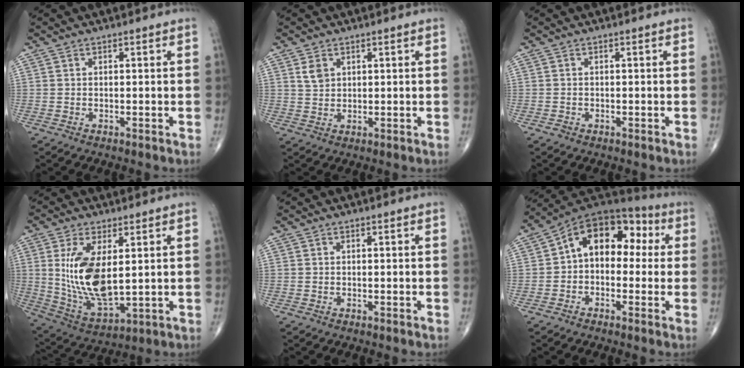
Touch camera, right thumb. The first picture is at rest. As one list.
[{"total": 2.9, "force": [1.3, 2.0, 1.5], "torque": [-0.021, -0.006, 0.029]}, {"total": 0.7, "force": [-0.4, 0.6, 0.2], "torque": [-0.004, 0.004, -0.008]}, {"total": 14.6, "force": [2.3, 6.7, 12.8], "torque": [-0.245, -0.024, 0.063]}, {"total": 0.0}, {"total": 14.1, "force": [1.6, 9.4, 10.4], "torque": [-0.111, 0.052, 0.008]}]